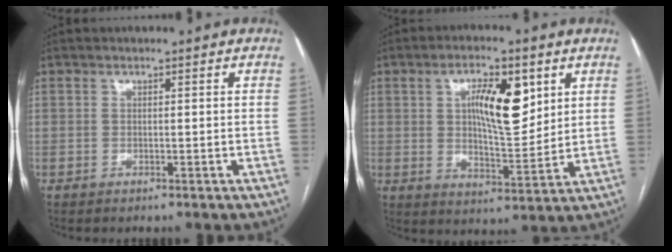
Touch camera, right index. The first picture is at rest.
{"total": 10.3, "force": [3.6, 3.4, 9.0], "torque": [-0.150, 0.006, 0.064]}